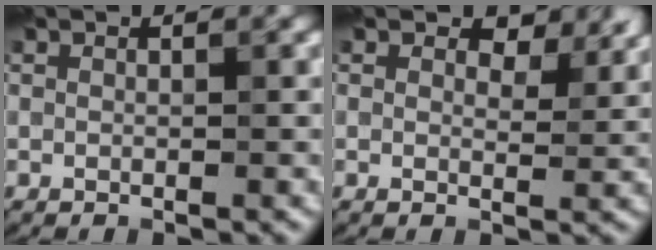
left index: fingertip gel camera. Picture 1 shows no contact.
{"total": 3.1, "force": [1.8, 1.7, 1.9], "torque": [-0.029, -0.003, 0.023]}